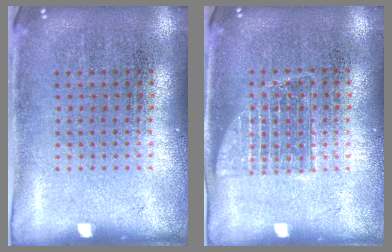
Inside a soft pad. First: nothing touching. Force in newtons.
{"total": 1.0, "press": 1.0, "slide": 0.3}